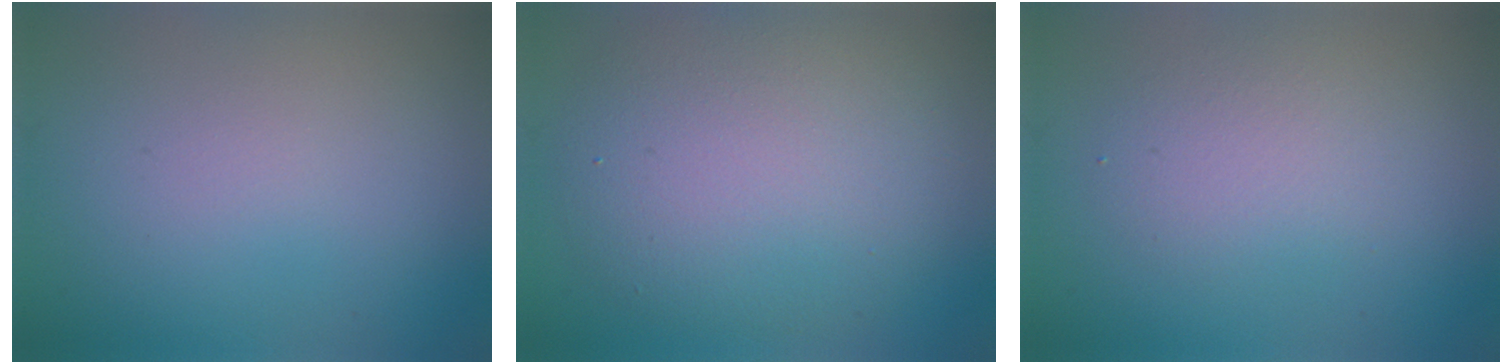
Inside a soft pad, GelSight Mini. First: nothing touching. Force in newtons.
{"total": 7.6, "press": 7.6, "slide": 0.6}
{"total": 2.4, "press": 2.4, "slide": 0.2}